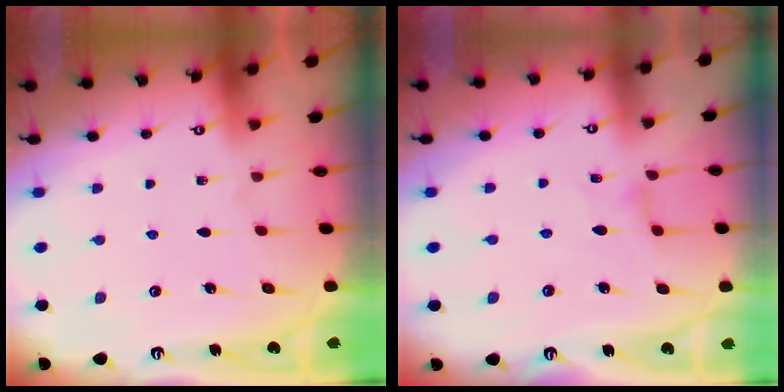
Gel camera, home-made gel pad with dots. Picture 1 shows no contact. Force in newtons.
{"total": 2.3, "press": 2.2, "slide": 0.6}